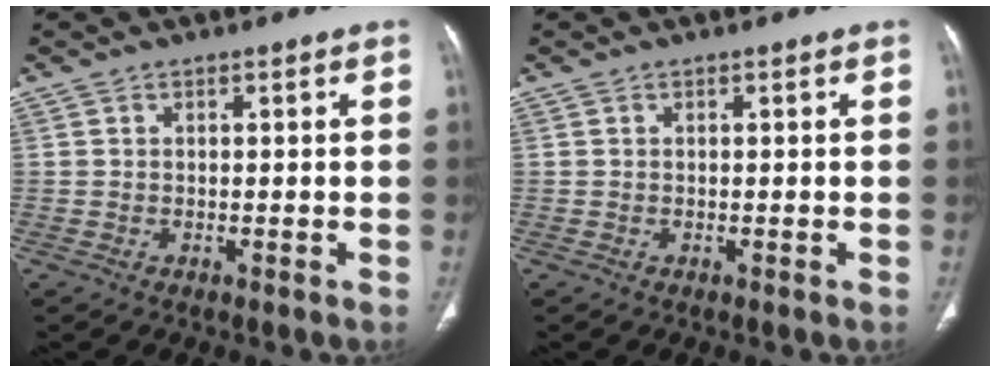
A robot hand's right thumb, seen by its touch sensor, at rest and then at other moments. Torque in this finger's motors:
{"motor_torque": [-0.05, 0.04, -0.10, 0.10, 0.02]}